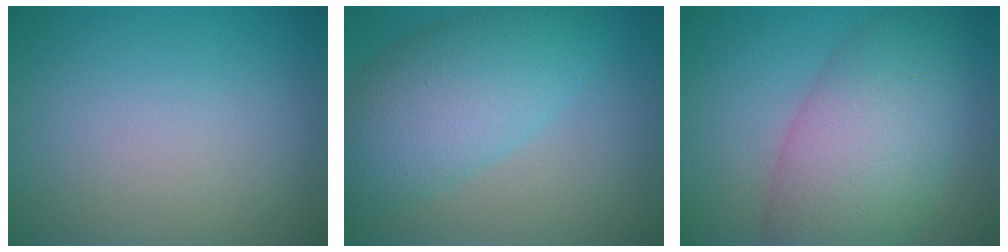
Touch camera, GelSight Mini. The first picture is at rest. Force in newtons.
{"total": 7.2, "press": 7.2, "slide": 0.2}
{"total": 8.6, "press": 8.6, "slide": 0.3}